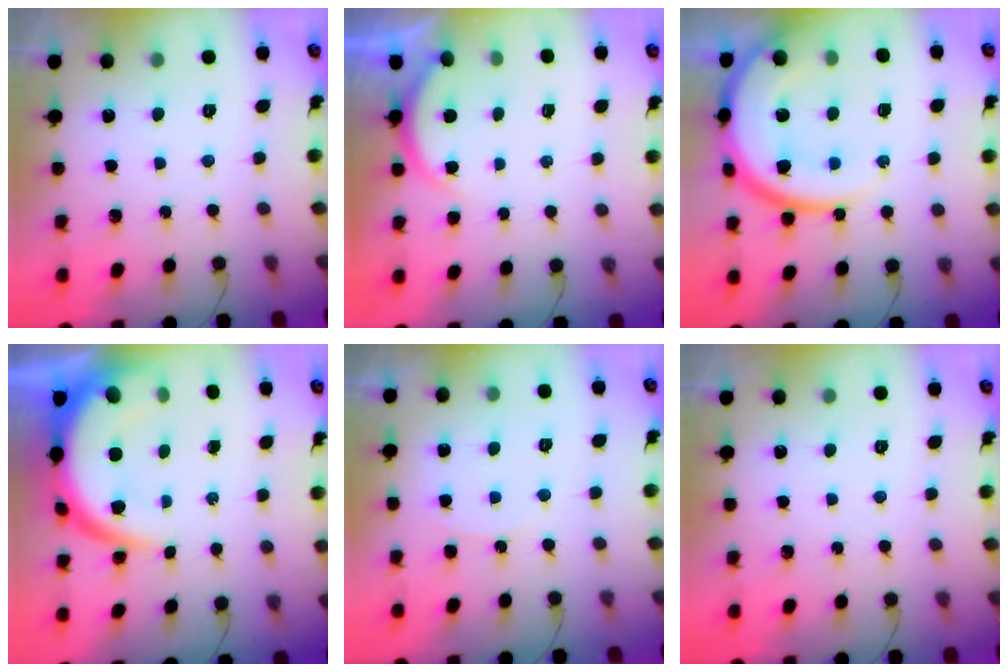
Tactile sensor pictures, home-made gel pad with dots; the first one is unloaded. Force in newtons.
{"total": 3.0, "press": 2.9, "slide": 0.6}
{"total": 19.1, "press": 19.0, "slide": 1.9}
{"total": 11.6, "press": 11.5, "slide": 1.0}
{"total": 5.6, "press": 5.5, "slide": 0.7}
{"total": 0.0}